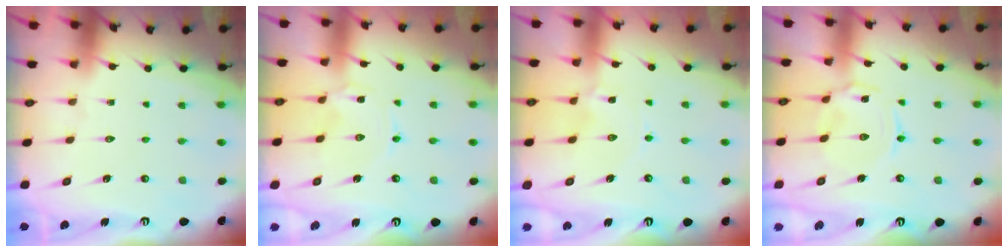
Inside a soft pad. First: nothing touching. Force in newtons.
{"total": 0.0}
{"total": 0.0}
{"total": 1.7, "press": 1.7, "slide": 0.5}